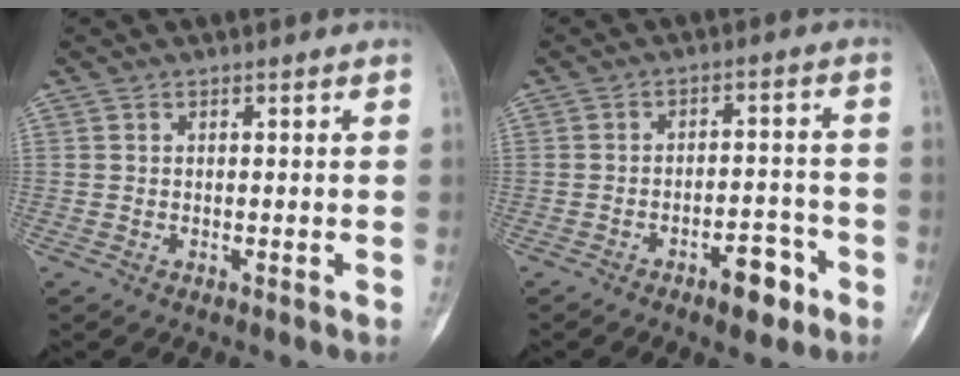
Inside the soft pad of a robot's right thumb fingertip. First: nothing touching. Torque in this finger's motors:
{"motor_torque": [0.74, 0.21, 0.29, -0.63, 0.00]}